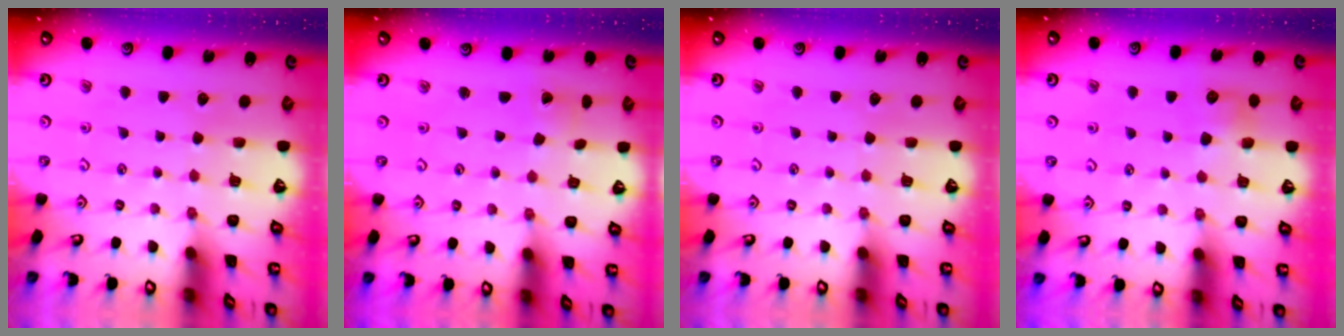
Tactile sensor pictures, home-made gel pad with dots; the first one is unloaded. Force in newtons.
{"total": 0.0}
{"total": 0.0}
{"total": 5.7, "press": 5.7, "slide": 0.6}